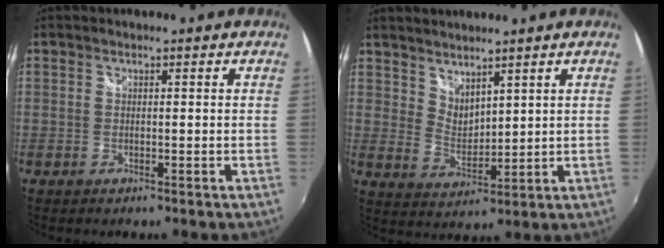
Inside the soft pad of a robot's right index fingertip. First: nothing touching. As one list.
[{"total": 5.1, "force": [4.3, 2.1, 1.9], "torque": [-0.026, -0.004, 0.084]}]